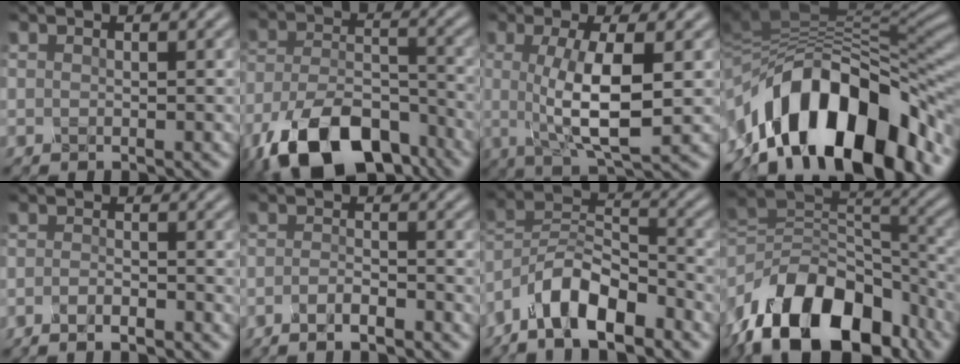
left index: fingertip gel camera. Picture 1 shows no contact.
{"total": 11.8, "force": [-7.9, 5.2, 7.0], "torque": [-0.139, -0.018, -0.139]}
{"total": 6.9, "force": [-0.4, 1.7, 6.7], "torque": [-0.117, -0.008, -0.007]}
{"total": 15.8, "force": [-7.9, 7.9, 11.1], "torque": [-0.159, 0.013, -0.141]}
{"total": 1.8, "force": [-1.6, 0.3, 0.7], "torque": [-0.013, -0.002, -0.034]}
{"total": 2.1, "force": [-1.9, 0.3, 1.0], "torque": [-0.017, 0.000, -0.040]}
{"total": 8.0, "force": [-6.2, 2.6, 4.3], "torque": [-0.063, 0.007, -0.128]}
{"total": 15.6, "force": [-9.7, 8.8, 8.4], "torque": [-0.163, 0.010, -0.177]}